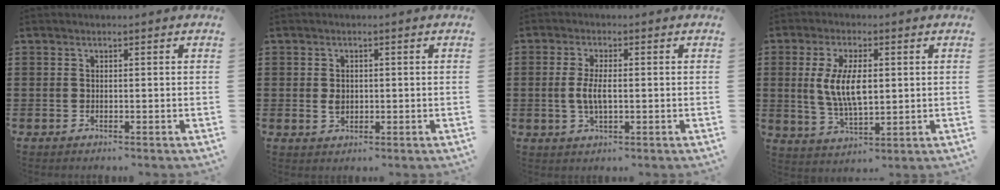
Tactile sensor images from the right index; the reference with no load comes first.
{"total": 2.1, "force": [0.1, 1.3, 1.6], "torque": [-0.034, 0.001, 0.003]}
{"total": 4.4, "force": [-0.3, 1.8, 4.0], "torque": [-0.097, -0.005, -0.014]}
{"total": 8.1, "force": [0.7, 3.6, 7.2], "torque": [-0.153, 0.006, 0.008]}